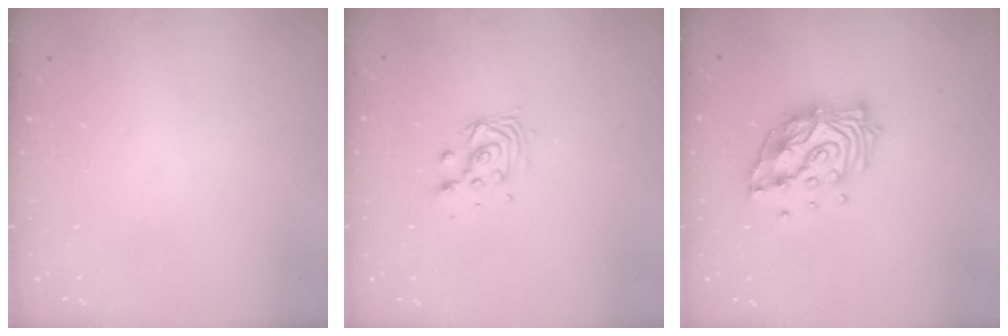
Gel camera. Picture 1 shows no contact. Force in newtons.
{"total": 5.9, "press": 5.9, "slide": 0.5}
{"total": 14.5, "press": 14.4, "slide": 1.6}